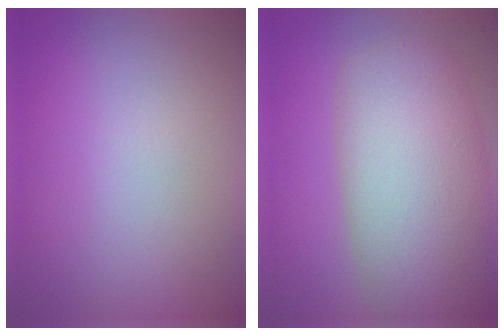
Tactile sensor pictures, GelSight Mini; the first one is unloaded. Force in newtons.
{"total": 10.6, "press": 10.6, "slide": 0.6}